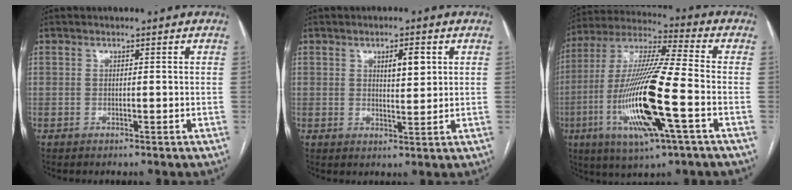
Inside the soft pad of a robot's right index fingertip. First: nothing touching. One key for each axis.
{"total": 3.8, "fx": 1.5, "fy": 1.3, "fz": 3.2, "tx": -0.049, "ty": 0.000, "tz": 0.024}
{"total": 19.6, "fx": -5.6, "fy": 1.5, "fz": 18.8, "tx": -0.394, "ty": -0.021, "tz": -0.104}